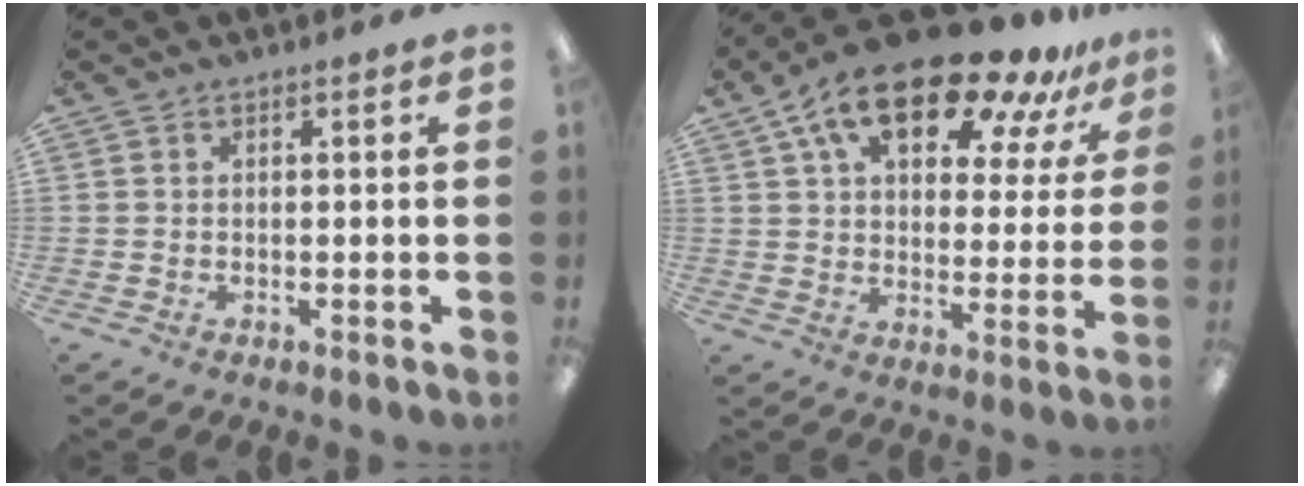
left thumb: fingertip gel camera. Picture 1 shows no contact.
{"total": 19.8, "force": [13.1, 8.3, 12.4], "torque": [-0.211, -0.072, 0.222]}